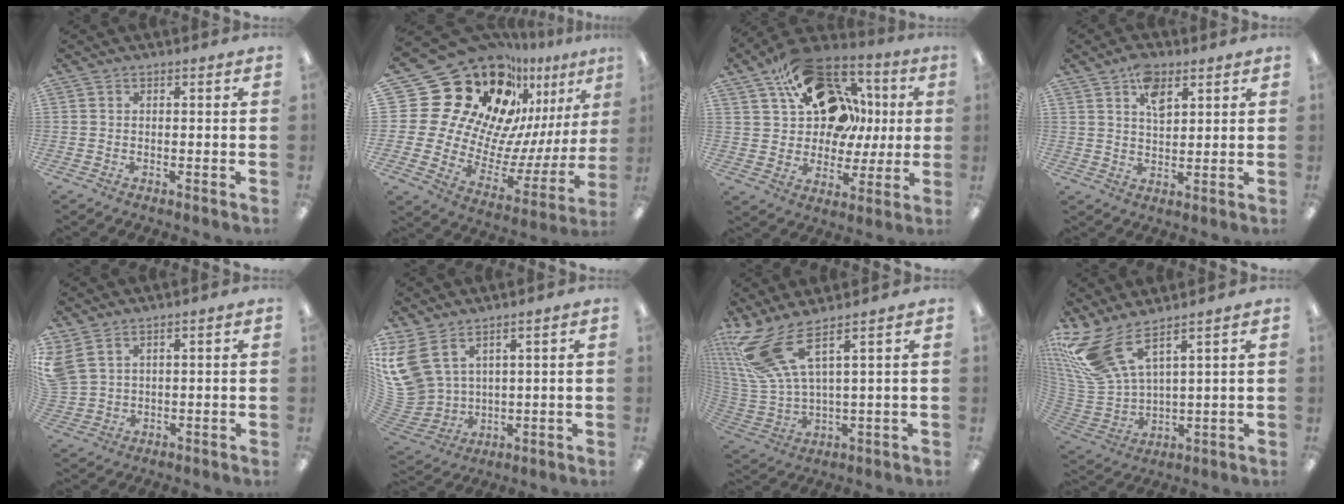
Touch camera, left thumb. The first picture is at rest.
{"total": 29.2, "force": [17.9, 18.6, 13.8], "torque": [-0.216, -0.183, 0.374]}
{"total": 21.2, "force": [9.0, 15.0, 12.0], "torque": [-0.189, -0.028, 0.172]}
{"total": 6.4, "force": [3.4, 3.6, 4.0], "torque": [-0.065, -0.006, 0.058]}
{"total": 5.2, "force": [3.1, 3.4, 2.4], "torque": [-0.062, -0.010, 0.063]}
{"total": 12.6, "force": [6.7, 8.7, 6.1], "torque": [-0.162, -0.036, 0.134]}
{"total": 14.5, "force": [7.9, 5.1, 11.0], "torque": [-0.244, -0.036, 0.146]}
{"total": 14.6, "force": [9.4, 6.4, 9.1], "torque": [-0.224, -0.049, 0.176]}